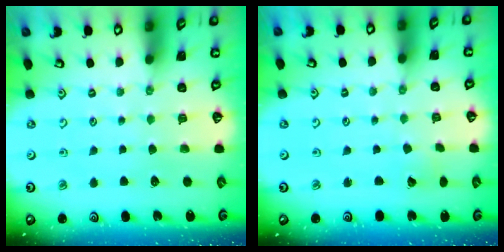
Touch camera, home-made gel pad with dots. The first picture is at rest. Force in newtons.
{"total": 1.4, "press": 1.4, "slide": 0.1}